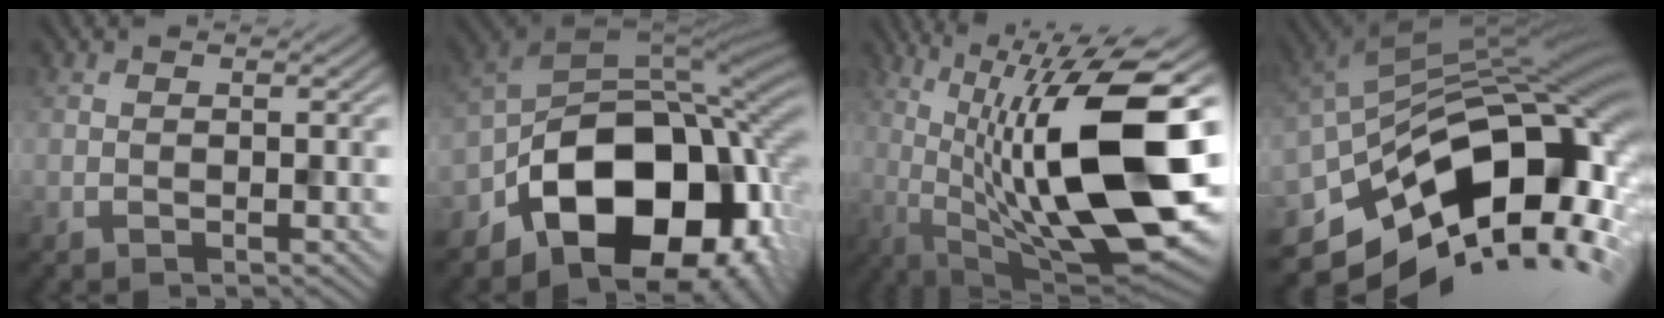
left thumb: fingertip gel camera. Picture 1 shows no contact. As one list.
[{"total": 17.3, "force": [-6.6, 11.4, 11.2], "torque": [-0.151, -0.022, -0.120]}, {"total": 19.3, "force": [1.5, 6.6, 18.1], "torque": [-0.286, 0.018, 0.033]}, {"total": 17.0, "force": [-6.5, 8.9, 12.9], "torque": [-0.223, -0.026, -0.100]}]